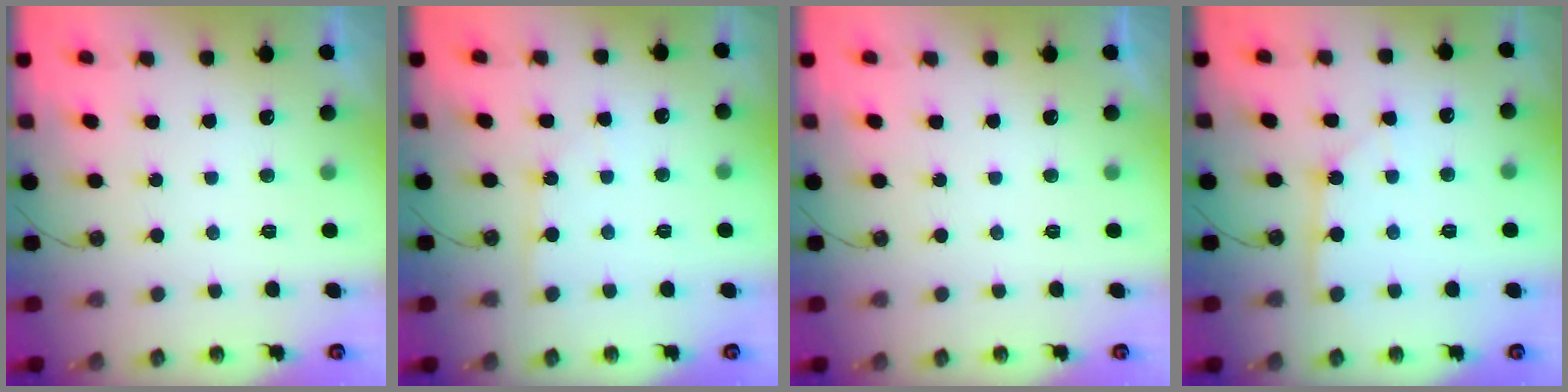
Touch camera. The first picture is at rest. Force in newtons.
{"total": 3.4, "press": 3.4, "slide": 0.4}
{"total": 0.0}
{"total": 2.3, "press": 2.3, "slide": 0.2}